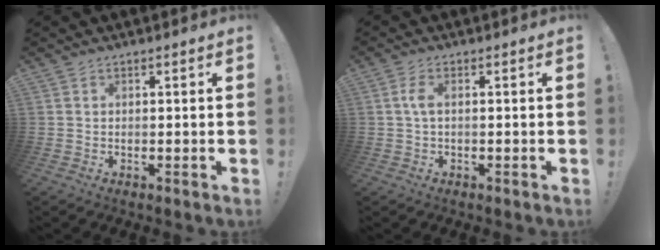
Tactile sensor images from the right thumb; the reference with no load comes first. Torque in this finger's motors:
{"motor_torque": [0.39, -0.29, 0.41, -1.14, 0.06]}